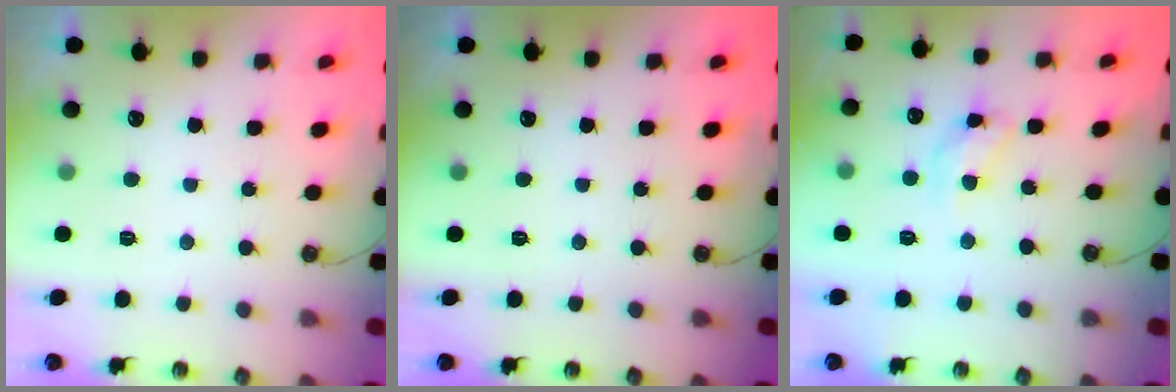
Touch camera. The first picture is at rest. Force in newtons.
{"total": 0.0}
{"total": 10.9, "press": 10.9, "slide": 0.8}